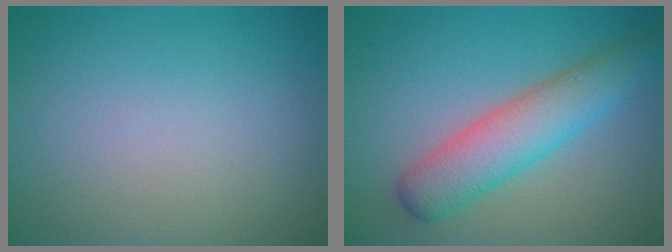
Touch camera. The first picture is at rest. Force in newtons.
{"total": 5.5, "press": 5.5, "slide": 0.2}